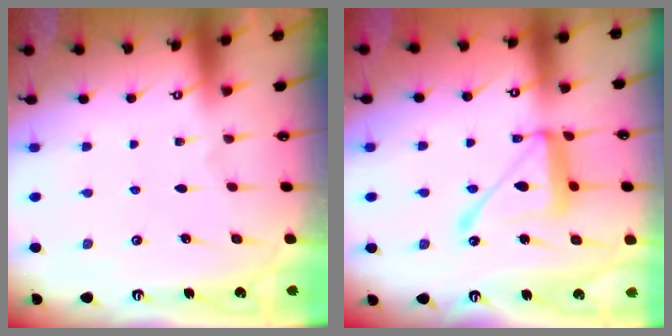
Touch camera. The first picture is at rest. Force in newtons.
{"total": 14.1, "press": 14.1, "slide": 1.0}